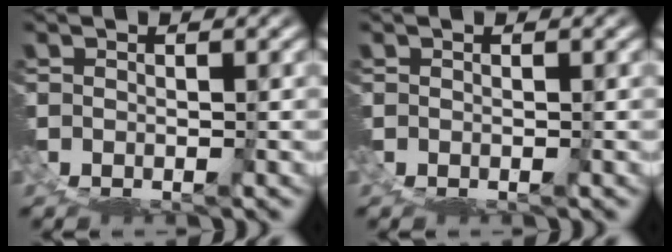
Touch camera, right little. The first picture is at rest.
{"total": 0.0}